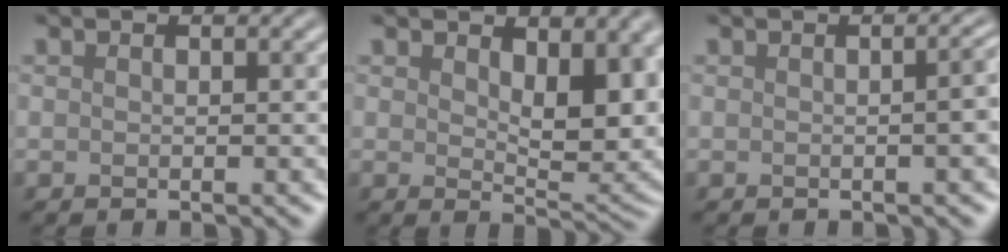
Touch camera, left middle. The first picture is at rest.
{"total": 7.1, "force": [1.9, 3.5, 5.8], "torque": [-0.089, -0.010, 0.039]}
{"total": 3.2, "force": [-0.1, 1.3, 3.0], "torque": [-0.012, 0.010, 0.002]}